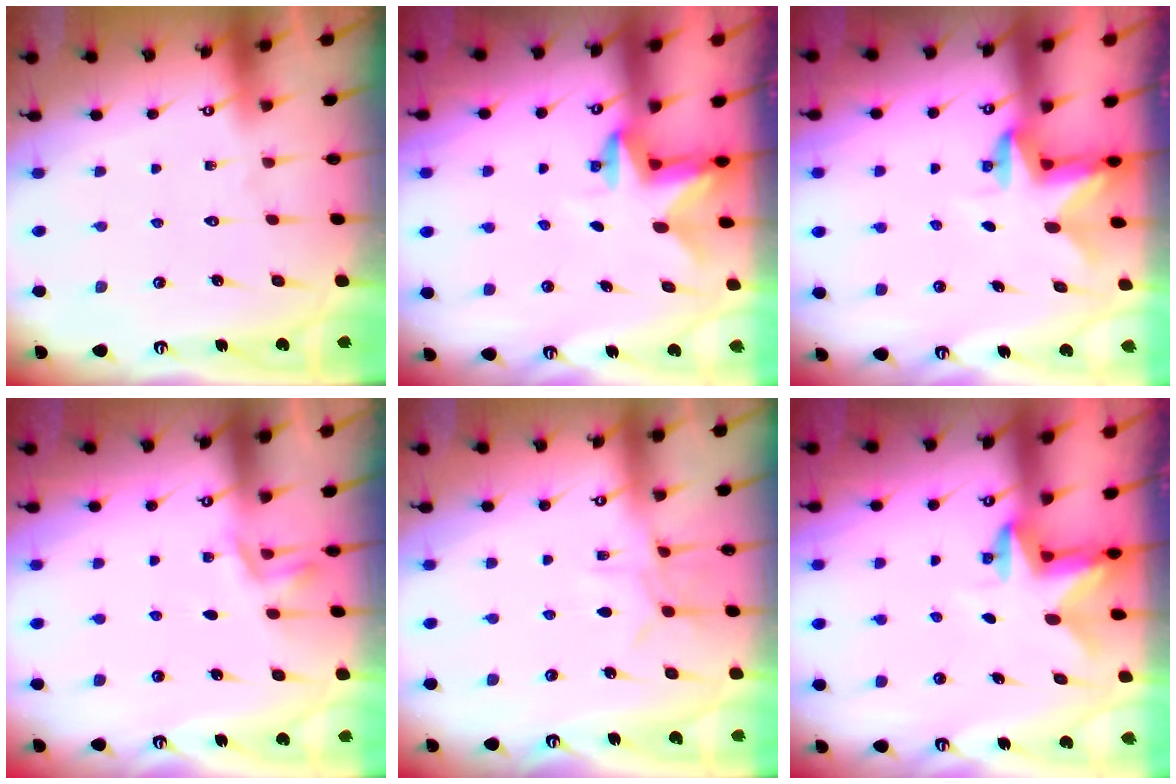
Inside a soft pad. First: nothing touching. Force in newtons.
{"total": 2.6, "press": 2.6, "slide": 0.6}
{"total": 2.6, "press": 2.6, "slide": 0.5}
{"total": 2.9, "press": 2.3, "slide": 1.7}
{"total": 6.3, "press": 6.3, "slide": 0.6}
{"total": 2.6, "press": 2.6, "slide": 0.6}